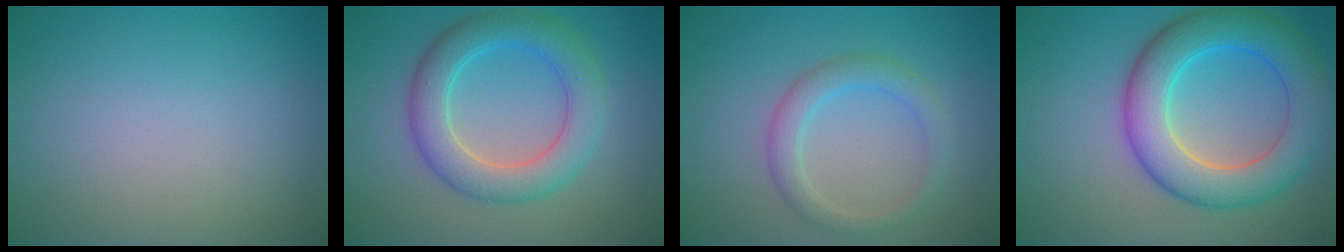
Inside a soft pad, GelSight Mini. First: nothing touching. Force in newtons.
{"total": 5.6, "press": 5.6, "slide": 0.4}
{"total": 2.7, "press": 2.7, "slide": 0.1}
{"total": 8.0, "press": 8.0, "slide": 0.2}